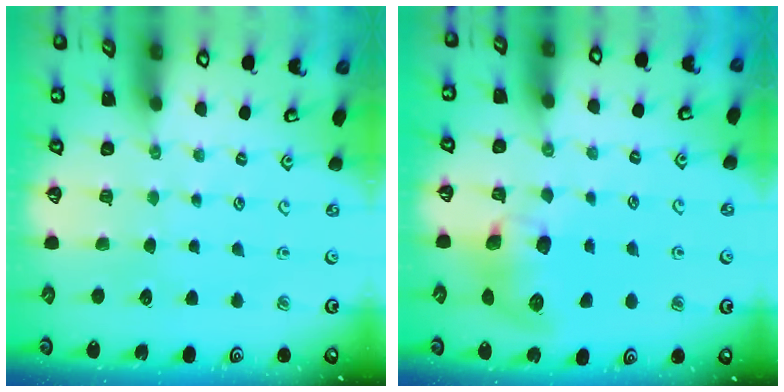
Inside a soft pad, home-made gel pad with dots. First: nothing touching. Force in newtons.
{"total": 8.8, "press": 8.7, "slide": 1.1}